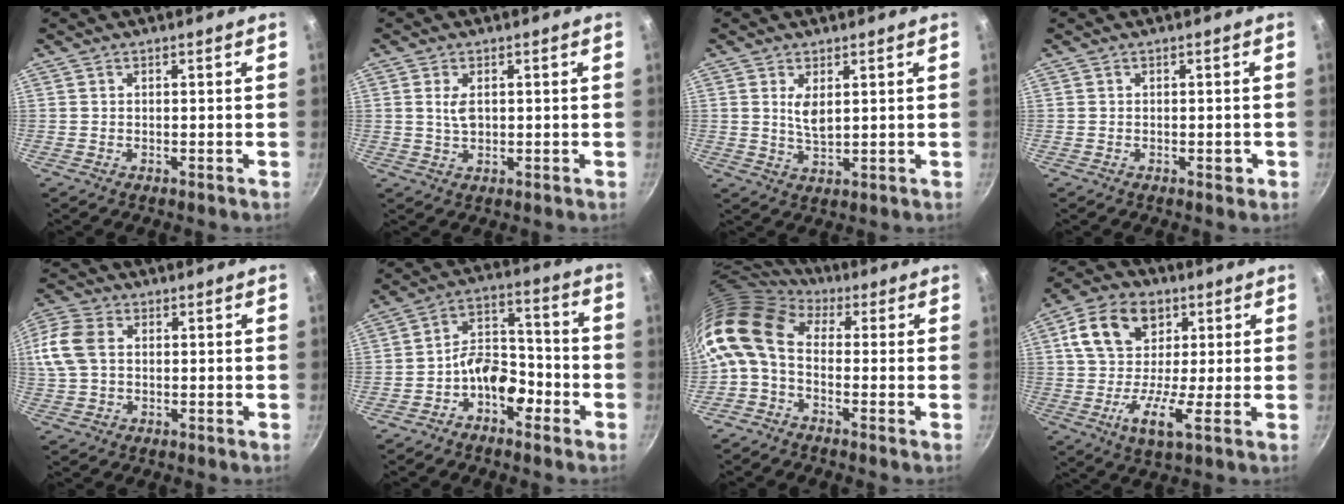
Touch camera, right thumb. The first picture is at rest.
{"total": 3.3, "force": [0.7, 1.9, 2.6], "torque": [-0.039, -0.003, 0.014]}
{"total": 4.2, "force": [1.3, 1.9, 3.5], "torque": [-0.062, -0.015, 0.029]}
{"total": 1.4, "force": [-0.5, 0.7, 1.1], "torque": [-0.008, 0.003, -0.008]}
{"total": 16.2, "force": [3.0, 11.9, 10.5], "torque": [-0.261, 0.036, 0.051]}
{"total": 9.1, "force": [-4.4, 5.5, 5.8], "torque": [-0.065, 0.059, -0.083]}
{"total": 12.0, "force": [0.3, 8.0, 8.9], "torque": [-0.174, 0.025, -0.017]}
{"total": 13.8, "force": [2.7, 8.8, 10.3], "torque": [-0.165, 0.009, 0.025]}